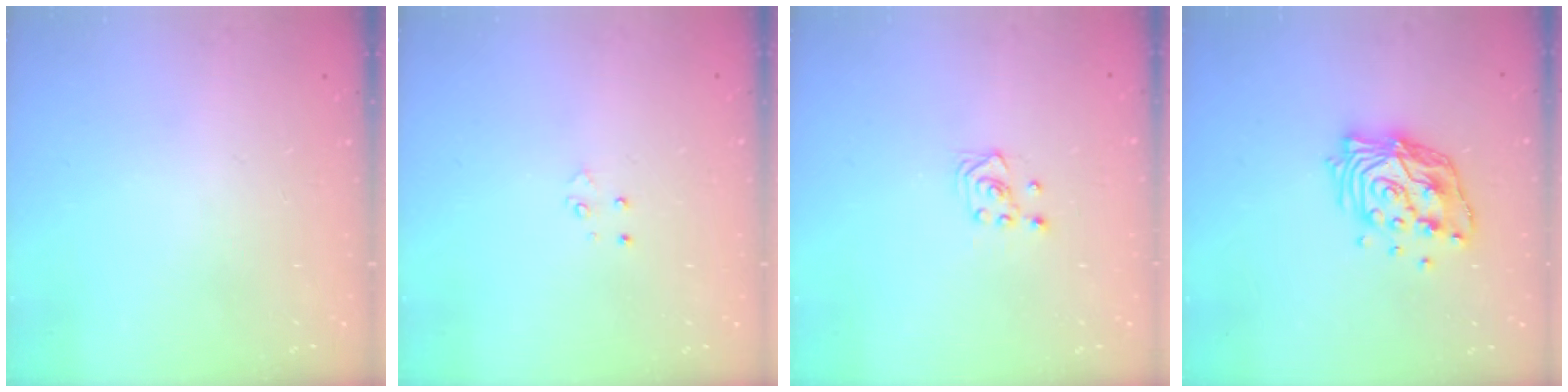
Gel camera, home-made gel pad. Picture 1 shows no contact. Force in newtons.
{"total": 3.3, "press": 3.2, "slide": 0.4}
{"total": 3.0, "press": 2.6, "slide": 1.5}
{"total": 14.3, "press": 14.2, "slide": 1.4}